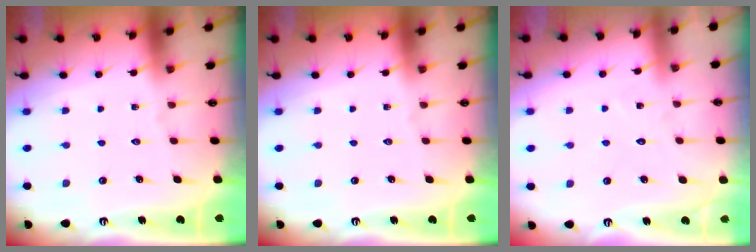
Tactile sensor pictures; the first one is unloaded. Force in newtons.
{"total": 0.0}
{"total": 5.3, "press": 5.3, "slide": 0.5}